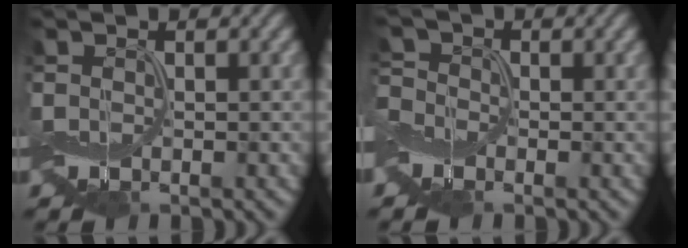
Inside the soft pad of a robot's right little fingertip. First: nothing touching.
{"total": 2.1, "force": [-1.6, 1.4, 0.4], "torque": [-0.019, -0.001, -0.043]}